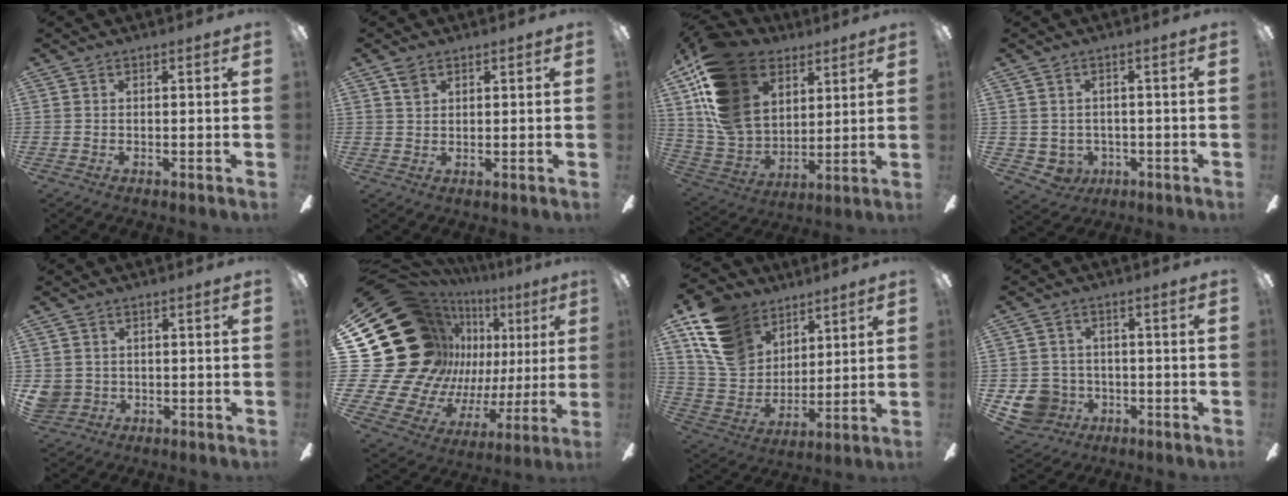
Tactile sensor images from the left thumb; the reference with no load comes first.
{"total": 2.9, "force": [1.9, 1.8, 1.2], "torque": [-0.018, -0.003, 0.035]}
{"total": 20.8, "force": [10.5, 14.2, 10.9], "torque": [-0.254, -0.048, 0.195]}
{"total": 4.0, "force": [0.4, 3.9, 0.2], "torque": [-0.024, -0.003, 0.010]}
{"total": 4.4, "force": [0.4, 4.3, 0.7], "torque": [-0.021, 0.006, 0.008]}
{"total": 32.5, "force": [9.8, 23.4, 20.4], "torque": [-0.395, -0.100, 0.250]}
{"total": 16.4, "force": [9.5, 11.6, 6.6], "torque": [-0.149, -0.039, 0.191]}
{"total": 8.2, "force": [-2.8, 7.5, 2.1], "torque": [-0.062, 0.022, -0.049]}